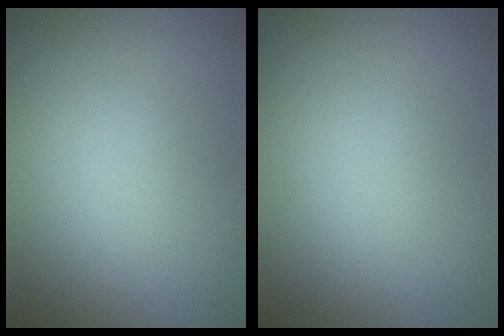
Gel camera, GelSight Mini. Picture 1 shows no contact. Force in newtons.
{"total": 0.0}